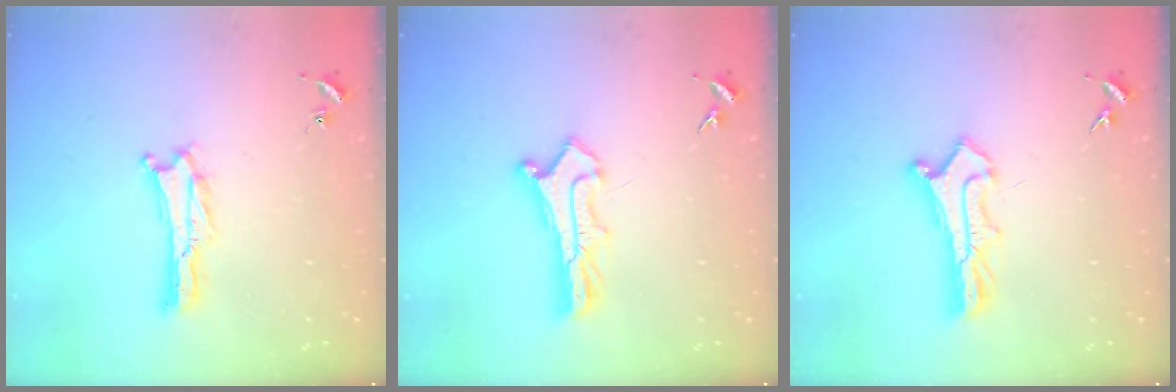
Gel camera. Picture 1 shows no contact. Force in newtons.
{"total": 2.9, "press": 2.9, "slide": 0.3}
{"total": 2.9, "press": 2.9, "slide": 0.3}